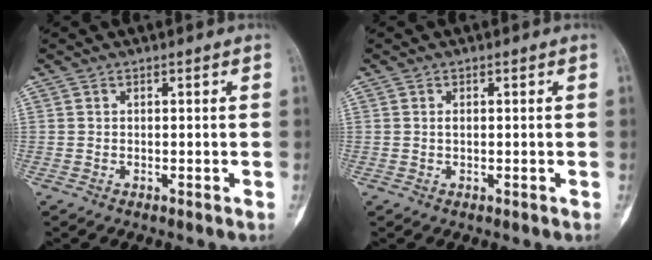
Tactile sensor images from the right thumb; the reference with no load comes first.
{"total": 0.6, "force": [0.1, 0.3, 0.6], "torque": [-0.006, 0.001, 0.001]}